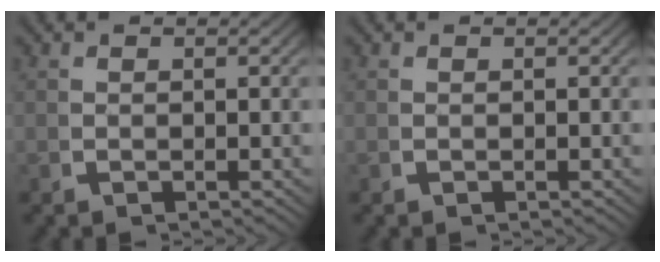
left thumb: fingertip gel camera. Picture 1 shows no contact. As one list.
[{"total": 0.0}]